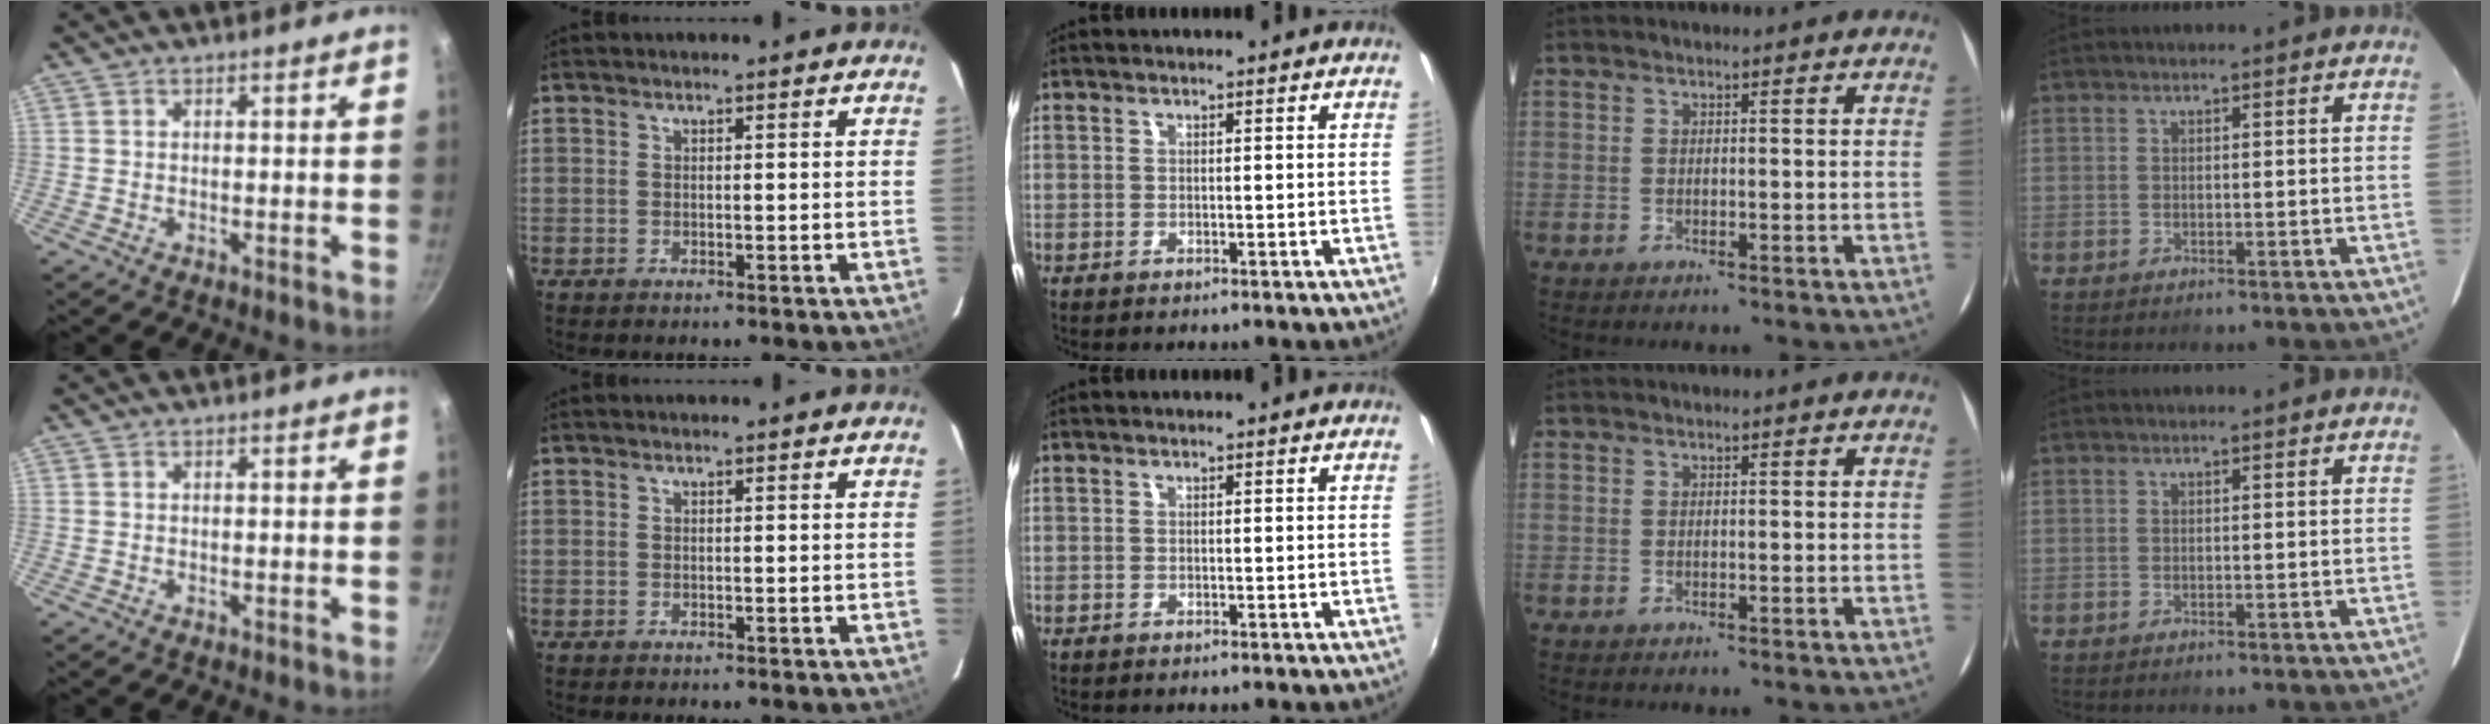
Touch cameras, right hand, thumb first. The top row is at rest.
{}